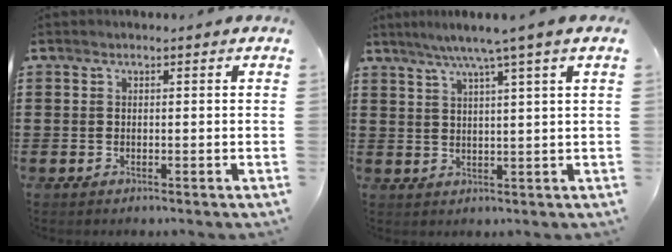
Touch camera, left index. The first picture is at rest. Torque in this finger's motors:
{"motor_torque": [1.08, -0.26, 0.92, 0.21]}